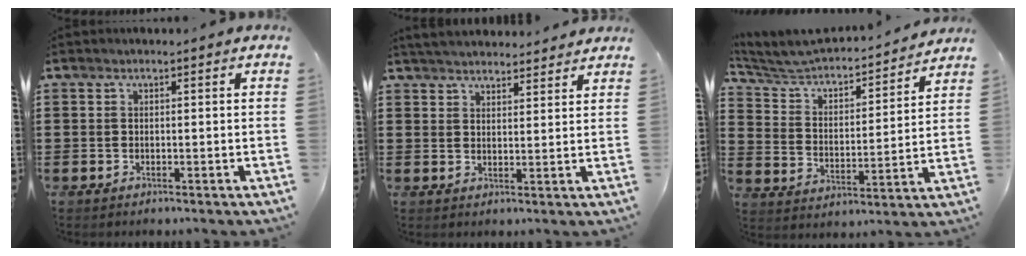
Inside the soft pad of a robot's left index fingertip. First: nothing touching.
{"total": 3.9, "force": [3.8, 0.3, 0.5], "torque": [-0.021, -0.011, 0.071]}
{"total": 4.3, "force": [4.0, 1.2, 0.9], "torque": [-0.043, -0.036, 0.058]}